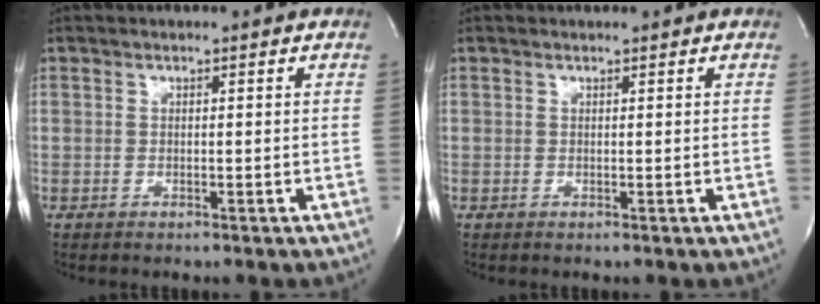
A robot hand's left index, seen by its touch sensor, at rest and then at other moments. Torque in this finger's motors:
{"motor_torque": [0.05, -0.03, -0.01, 0.00]}